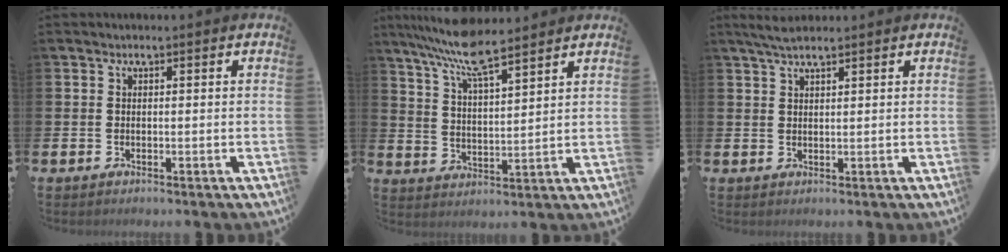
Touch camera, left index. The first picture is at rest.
{"total": 8.4, "force": [7.5, 1.0, 3.6], "torque": [-0.089, -0.035, 0.135]}
{"total": 3.2, "force": [2.7, 0.6, 1.7], "torque": [-0.034, -0.003, 0.048]}